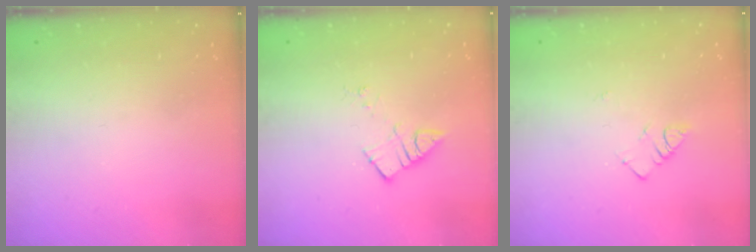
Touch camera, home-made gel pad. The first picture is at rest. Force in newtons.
{"total": 5.0, "press": 5.0, "slide": 0.4}
{"total": 2.8, "press": 2.7, "slide": 0.4}